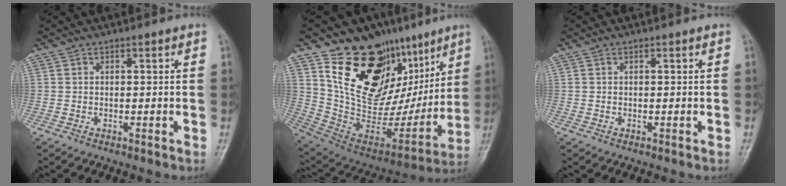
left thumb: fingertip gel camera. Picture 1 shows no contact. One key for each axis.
{"total": 28.2, "fx": 13.4, "fy": 17.4, "fz": 17.7, "tx": -0.219, "ty": -0.036, "tz": 0.245}
{"total": 0.0}